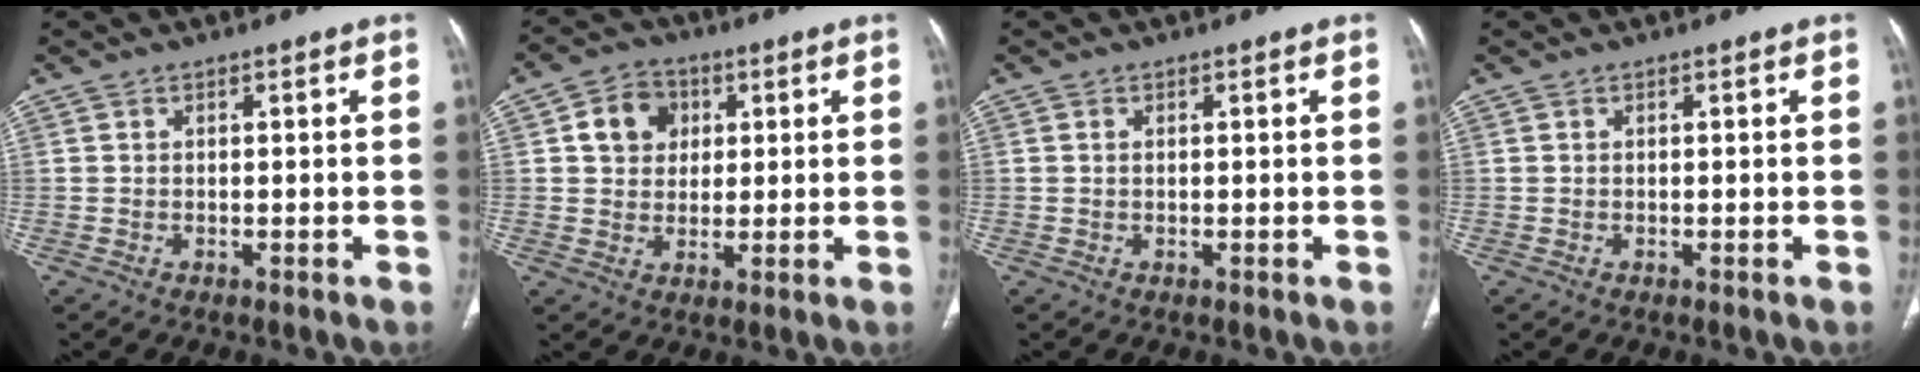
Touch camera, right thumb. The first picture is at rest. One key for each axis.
{"total": 7.9, "fx": 2.1, "fy": 6.6, "fz": 3.7, "tx": -0.034, "ty": -0.001, "tz": 0.031}
{"total": 0.5, "fx": 0.1, "fy": 0.3, "fz": 0.4, "tx": -0.014, "ty": 0.004, "tz": 0.004}
{"total": 0.0}